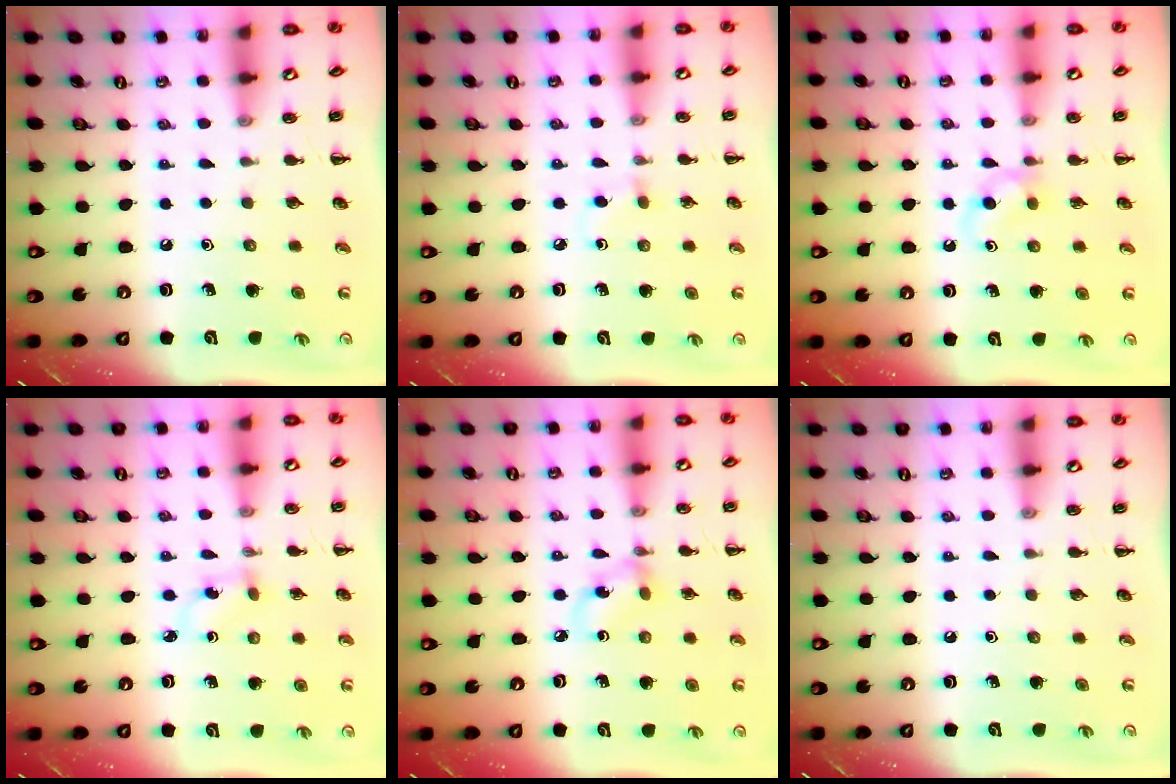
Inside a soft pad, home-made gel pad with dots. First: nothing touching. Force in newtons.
{"total": 3.9, "press": 3.6, "slide": 1.5}
{"total": 3.2, "press": 2.9, "slide": 1.3}
{"total": 2.1, "press": 1.9, "slide": 1.0}
{"total": 4.3, "press": 4.2, "slide": 0.6}
{"total": 0.0}